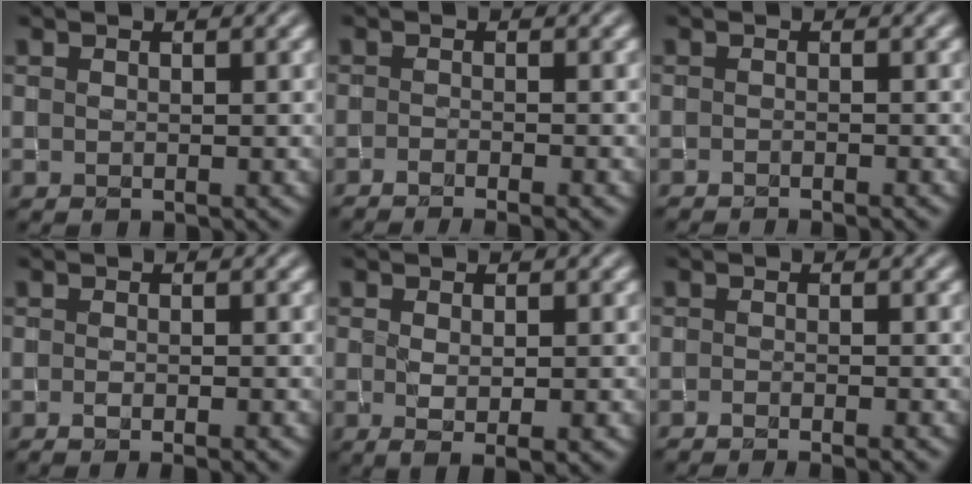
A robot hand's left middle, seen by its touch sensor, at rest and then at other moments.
{"total": 3.3, "force": [-2.3, 0.7, 2.3], "torque": [-0.032, -0.001, -0.042]}
{"total": 1.8, "force": [-1.6, 0.2, 0.8], "torque": [-0.010, -0.002, -0.027]}
{"total": 2.6, "force": [-1.4, 0.8, 2.1], "torque": [-0.026, -0.001, -0.017]}
{"total": 2.4, "force": [-0.5, 0.6, 2.3], "torque": [-0.040, -0.008, -0.002]}
{"total": 2.7, "force": [-1.9, 0.5, 1.8], "torque": [-0.024, 0.000, -0.034]}